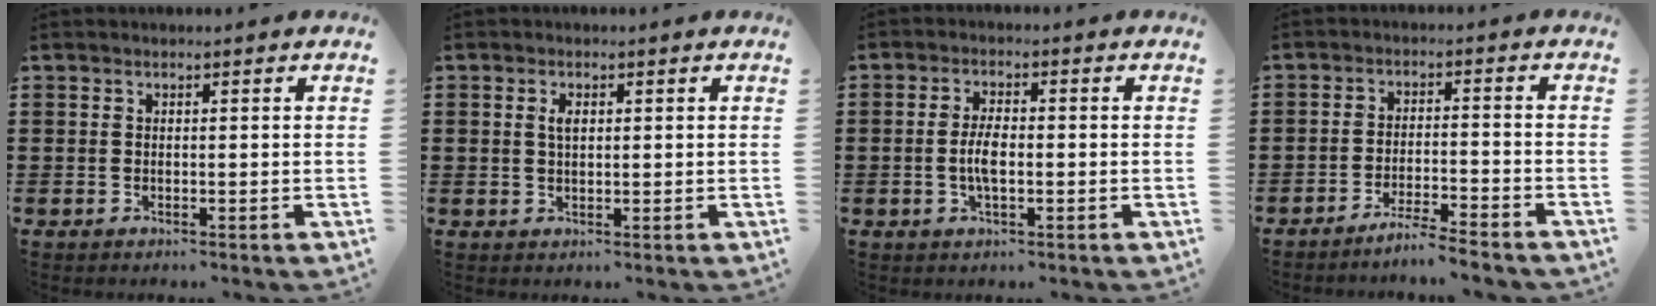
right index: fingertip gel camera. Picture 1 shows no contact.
{"total": 1.9, "force": [0.5, 0.9, 1.6], "torque": [-0.035, 0.007, 0.007]}
{"total": 4.1, "force": [-0.7, 1.4, 3.8], "torque": [-0.086, -0.003, -0.018]}
{"total": 4.2, "force": [-3.9, -1.2, 1.1], "torque": [-0.021, -0.008, -0.079]}